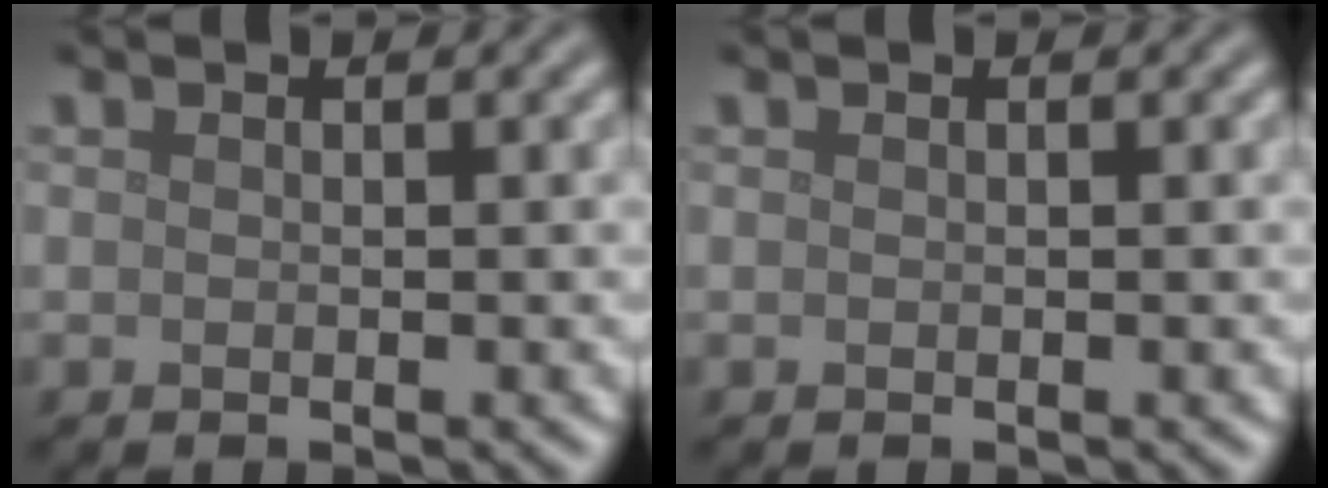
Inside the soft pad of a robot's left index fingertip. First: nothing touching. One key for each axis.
{"total": 0.0}